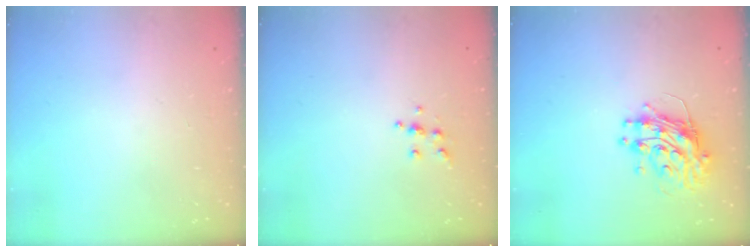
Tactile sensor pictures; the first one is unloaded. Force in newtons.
{"total": 5.2, "press": 5.2, "slide": 0.6}
{"total": 11.4, "press": 11.3, "slide": 1.1}